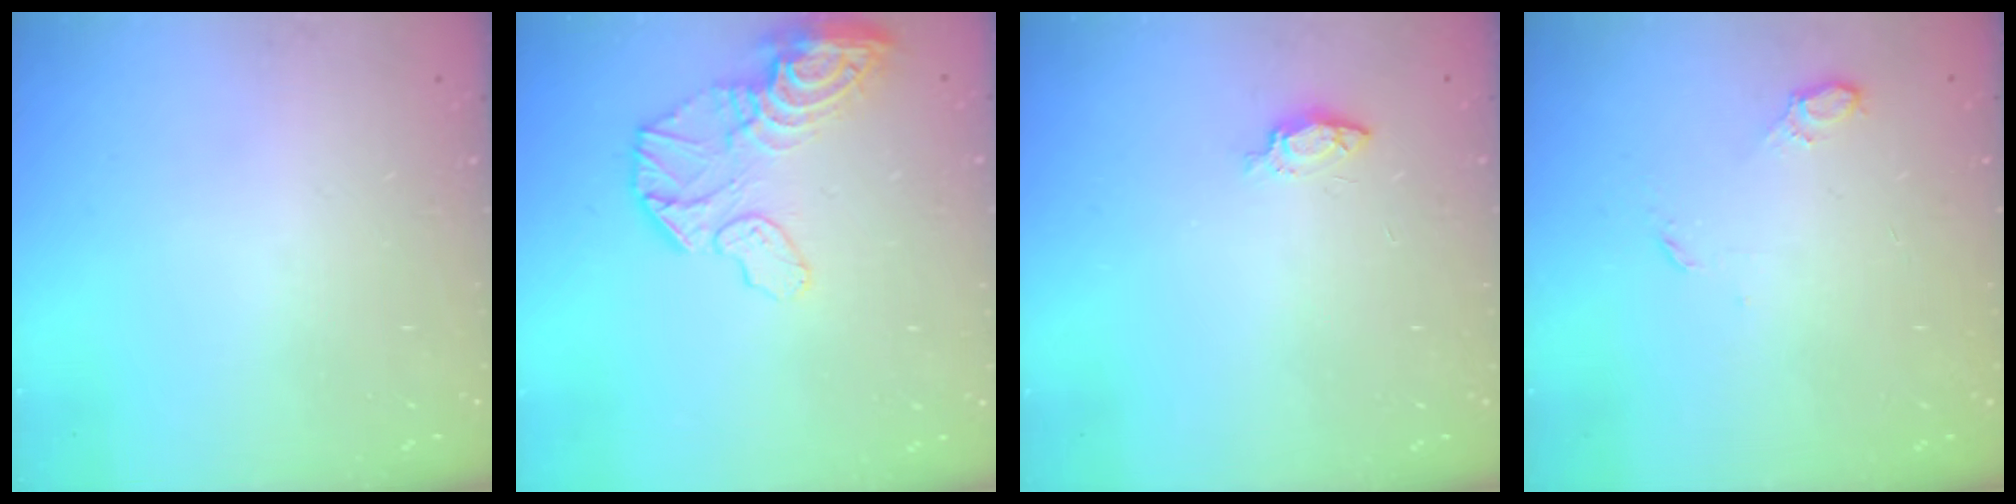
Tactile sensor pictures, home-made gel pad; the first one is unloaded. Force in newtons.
{"total": 14.5, "press": 14.4, "slide": 1.5}
{"total": 3.8, "press": 3.7, "slide": 0.6}
{"total": 4.9, "press": 4.9, "slide": 0.5}